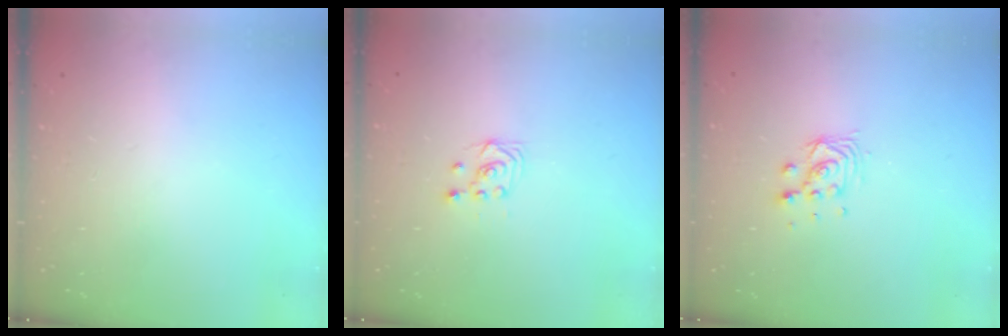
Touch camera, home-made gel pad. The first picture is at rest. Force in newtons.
{"total": 2.5, "press": 2.2, "slide": 1.2}
{"total": 5.9, "press": 5.9, "slide": 0.5}